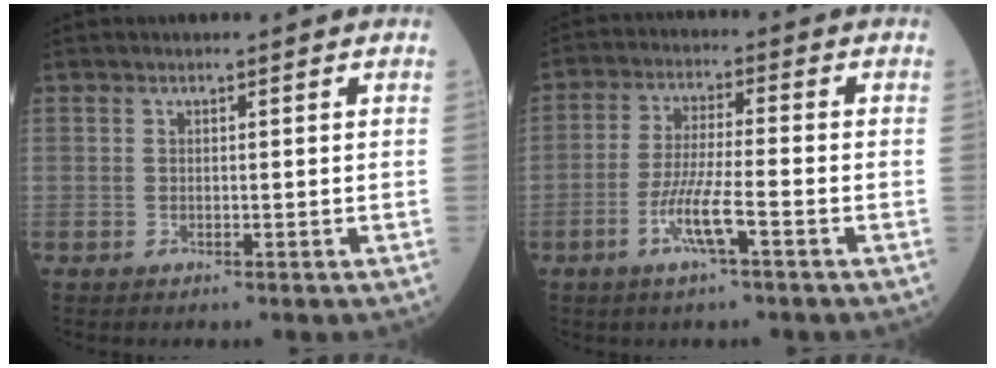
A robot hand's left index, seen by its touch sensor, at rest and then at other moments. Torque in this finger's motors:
{"motor_torque": [0.64, 0.13, 0.26, 0.12]}